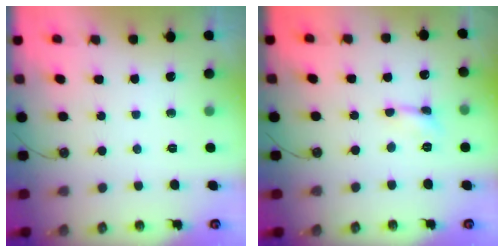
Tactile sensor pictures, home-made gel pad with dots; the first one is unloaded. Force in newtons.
{"total": 0.5, "press": 0.5, "slide": 0.3}